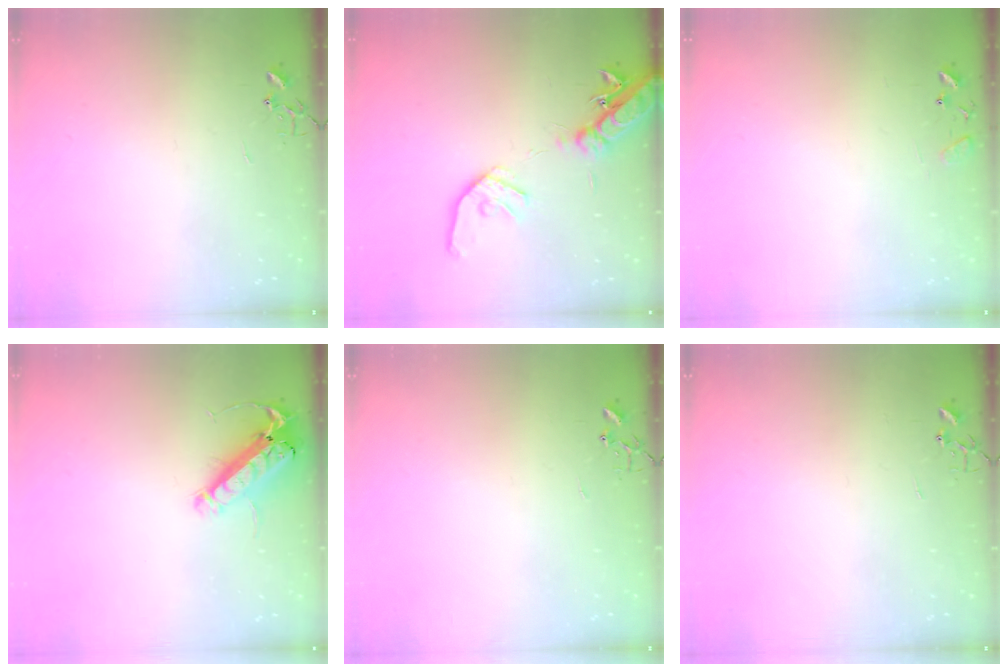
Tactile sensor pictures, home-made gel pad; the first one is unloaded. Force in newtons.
{"total": 16.5, "press": 16.2, "slide": 2.9}
{"total": 7.7, "press": 7.7, "slide": 0.6}
{"total": 15.2, "press": 15.0, "slide": 2.7}
{"total": 0.0}
{"total": 0.0}